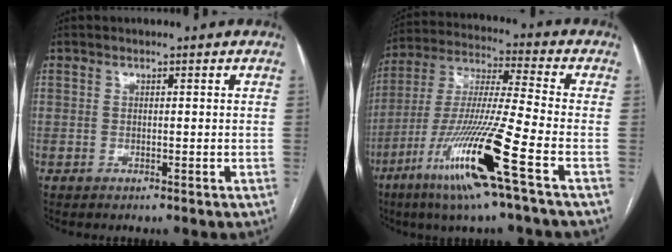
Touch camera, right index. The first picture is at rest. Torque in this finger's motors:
{"motor_torque": [2.13, 0.00, 1.05, 0.21]}